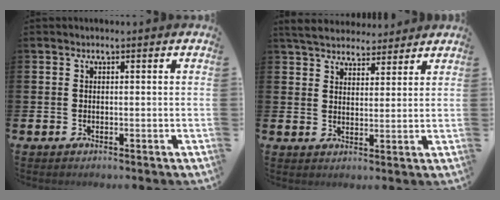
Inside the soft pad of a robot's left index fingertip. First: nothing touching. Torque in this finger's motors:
{"motor_torque": [1.03, -1.11, 0.15, 0.17]}